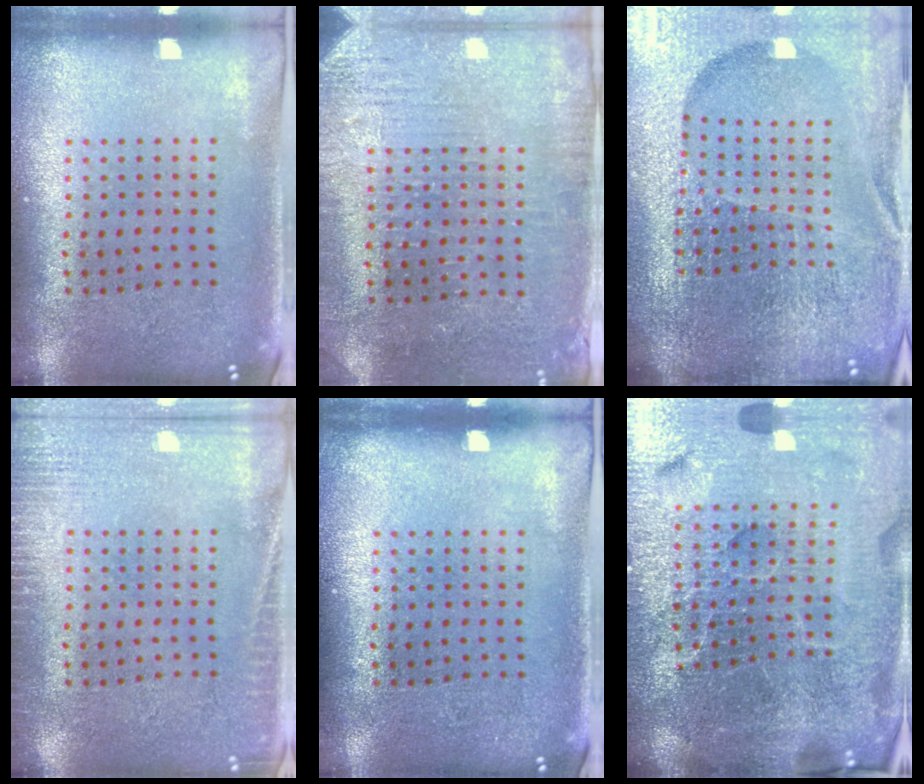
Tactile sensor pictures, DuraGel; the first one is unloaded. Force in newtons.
{"total": 3.0, "press": 2.8, "slide": 0.8}
{"total": 6.6, "press": 5.7, "slide": 3.3}
{"total": 2.7, "press": 2.7, "slide": 0.5}
{"total": 0.0}
{"total": 6.8, "press": 6.0, "slide": 3.2}